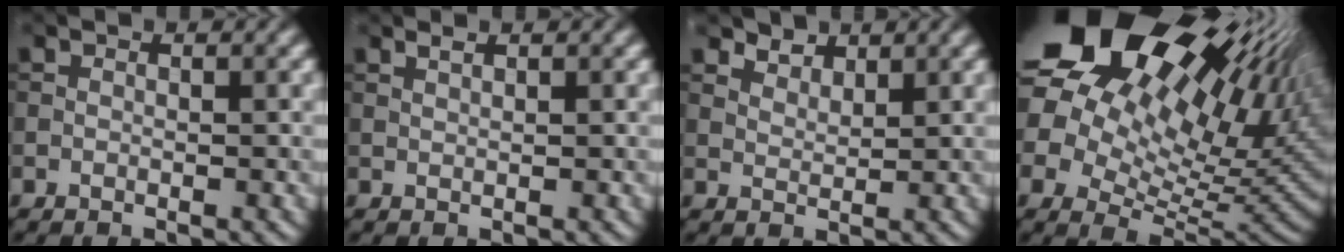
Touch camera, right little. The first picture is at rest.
{"total": 0.5, "force": [0.5, 0.0, 0.3], "torque": [-0.005, 0.001, 0.011]}
{"total": 2.2, "force": [2.0, 0.8, 0.6], "torque": [-0.014, -0.001, 0.039]}
{"total": 22.4, "force": [10.9, 13.5, 14.2], "torque": [-0.273, 0.059, 0.194]}